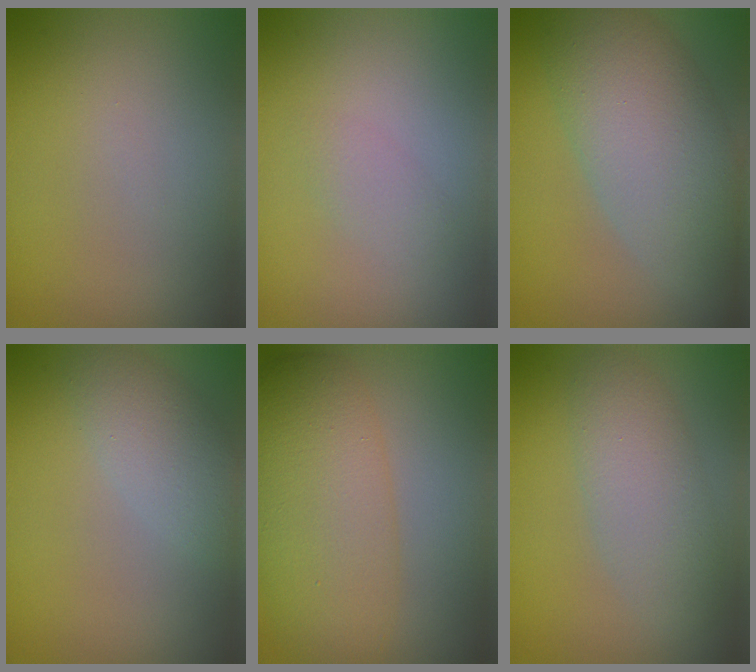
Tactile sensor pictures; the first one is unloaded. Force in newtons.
{"total": 1.3, "press": 1.3, "slide": 0.1}
{"total": 8.5, "press": 8.5, "slide": 0.5}
{"total": 2.9, "press": 2.9, "slide": 0.2}
{"total": 7.2, "press": 7.2, "slide": 0.1}
{"total": 4.1, "press": 4.1, "slide": 0.1}